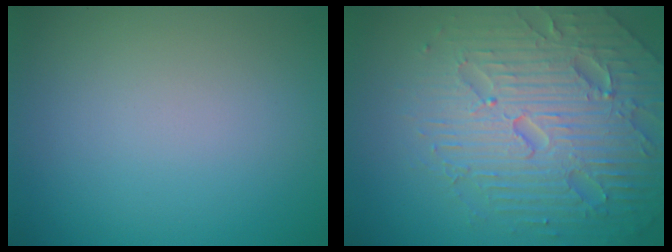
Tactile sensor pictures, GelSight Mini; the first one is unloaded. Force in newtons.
{"total": 7.4, "press": 7.3, "slide": 1.5}